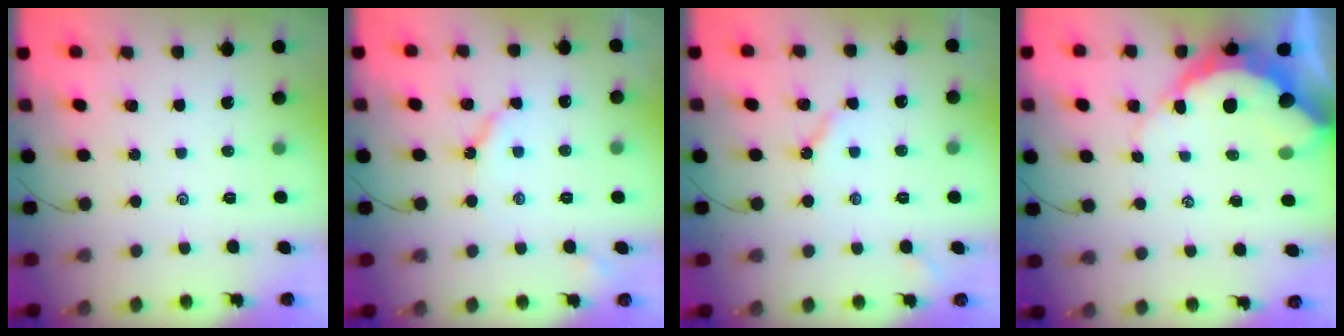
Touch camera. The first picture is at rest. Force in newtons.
{"total": 5.1, "press": 5.1, "slide": 0.7}
{"total": 3.9, "press": 3.9, "slide": 0.2}
{"total": 10.6, "press": 10.5, "slide": 1.2}